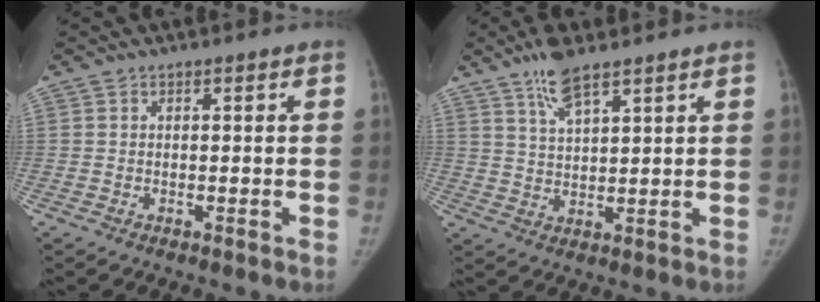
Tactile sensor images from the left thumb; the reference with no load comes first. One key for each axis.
{"total": 6.5, "fx": 4.7, "fy": 1.6, "fz": 4.2, "tx": -0.080, "ty": -0.020, "tz": 0.094}